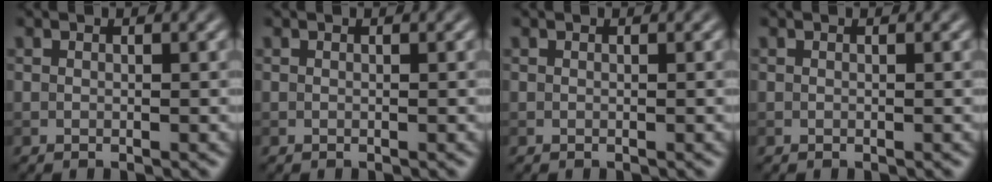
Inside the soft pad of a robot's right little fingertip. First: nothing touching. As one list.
[{"total": 0.0}, {"total": 0.0}, {"total": 0.0}]